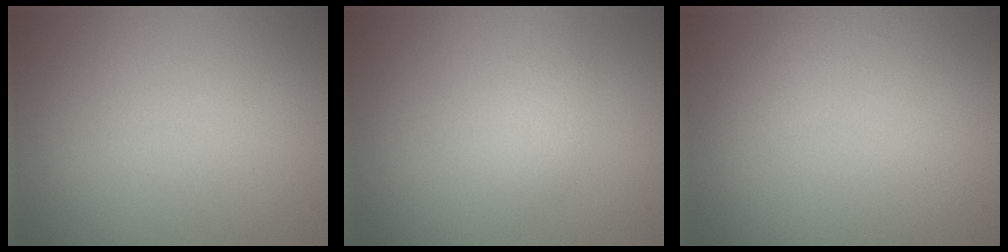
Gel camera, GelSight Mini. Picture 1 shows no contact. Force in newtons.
{"total": 1.4, "press": 1.4, "slide": 0.0}
{"total": 1.5, "press": 1.5, "slide": 0.1}